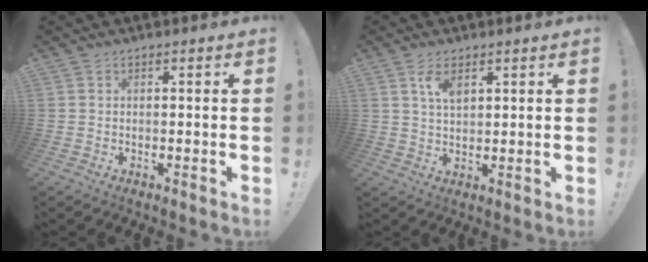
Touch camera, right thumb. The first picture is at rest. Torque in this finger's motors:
{"motor_torque": [-0.04, 0.20, 0.25, -0.18, 0.01]}